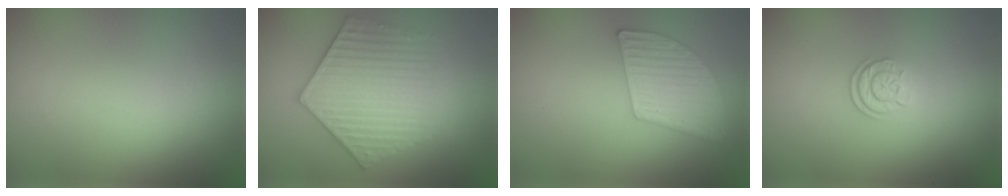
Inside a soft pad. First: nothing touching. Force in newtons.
{"total": 6.1, "press": 6.0, "slide": 0.9}
{"total": 5.2, "press": 4.4, "slide": 2.6}
{"total": 2.1, "press": 1.7, "slide": 1.3}